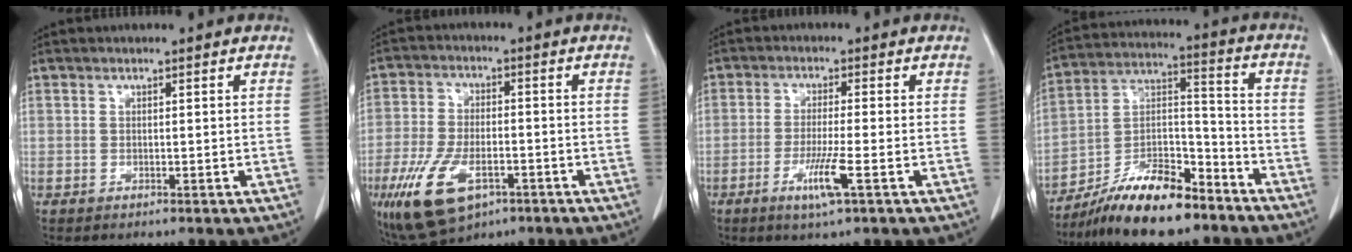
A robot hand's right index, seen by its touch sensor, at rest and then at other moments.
{"total": 12.1, "force": [-5.8, 5.9, 8.8], "torque": [-0.184, -0.008, -0.093]}
{"total": 5.4, "force": [-2.3, -0.3, 4.9], "torque": [-0.093, -0.012, -0.041]}
{"total": 14.3, "force": [-11.4, 3.6, 8.0], "torque": [-0.144, 0.019, -0.200]}